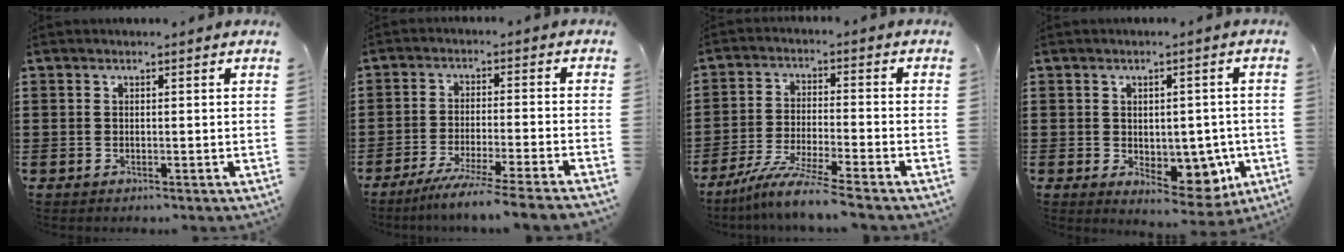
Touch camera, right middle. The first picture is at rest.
{"total": 5.7, "force": [-5.0, -0.7, 2.7], "torque": [-0.046, -0.018, -0.095]}
{"total": 7.3, "force": [-6.1, -0.6, 3.9], "torque": [-0.086, -0.021, -0.120]}
{"total": 5.2, "force": [-1.5, 3.6, 3.4], "torque": [-0.047, 0.006, -0.026]}